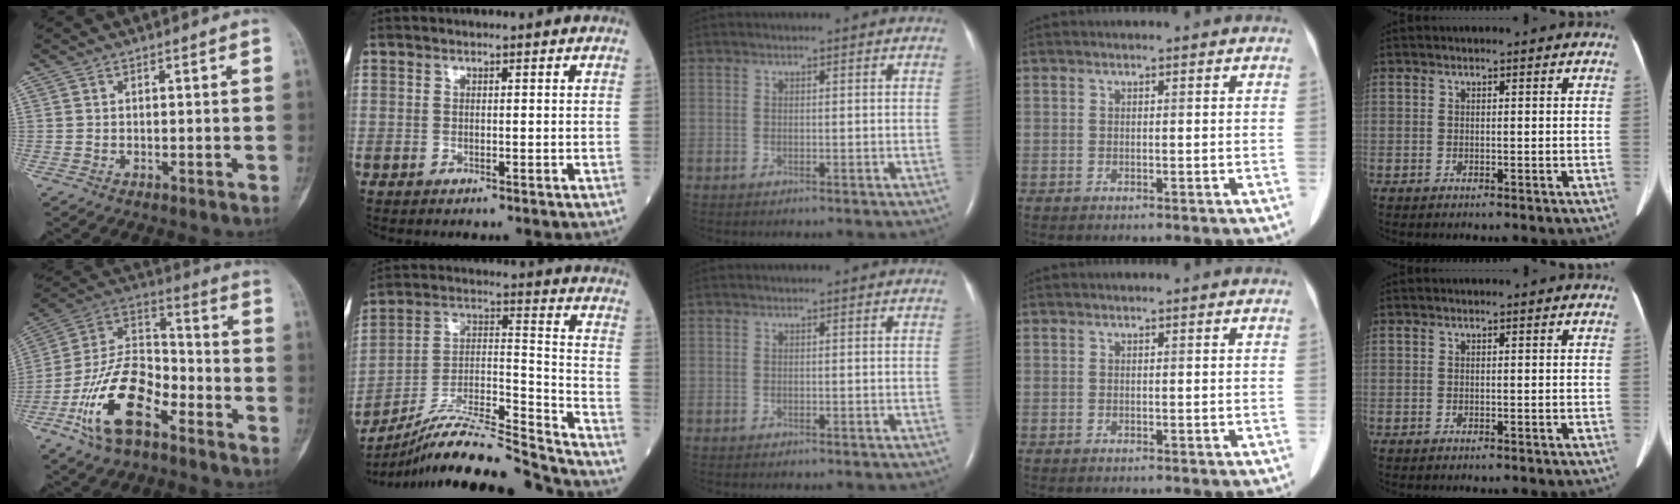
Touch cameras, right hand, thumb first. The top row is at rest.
{"thumb": {"total": 18.0, "force": [-9.0, 8.8, 12.9], "torque": [-0.231, 0.064, -0.175]}, "index": {"total": 21.2, "force": [-19.9, -1.0, 7.3], "torque": [-0.147, 0.004, -0.334]}}